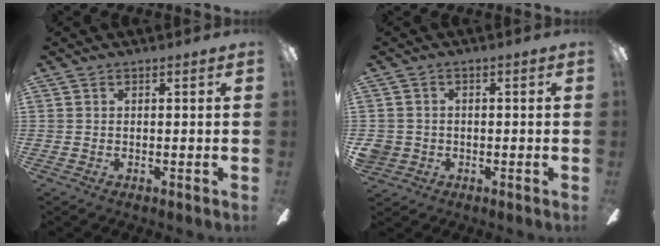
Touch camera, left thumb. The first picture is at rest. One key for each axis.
{"total": 3.3, "fx": -0.6, "fy": 3.2, "fz": 0.5, "tx": -0.020, "ty": 0.008, "tz": -0.012}